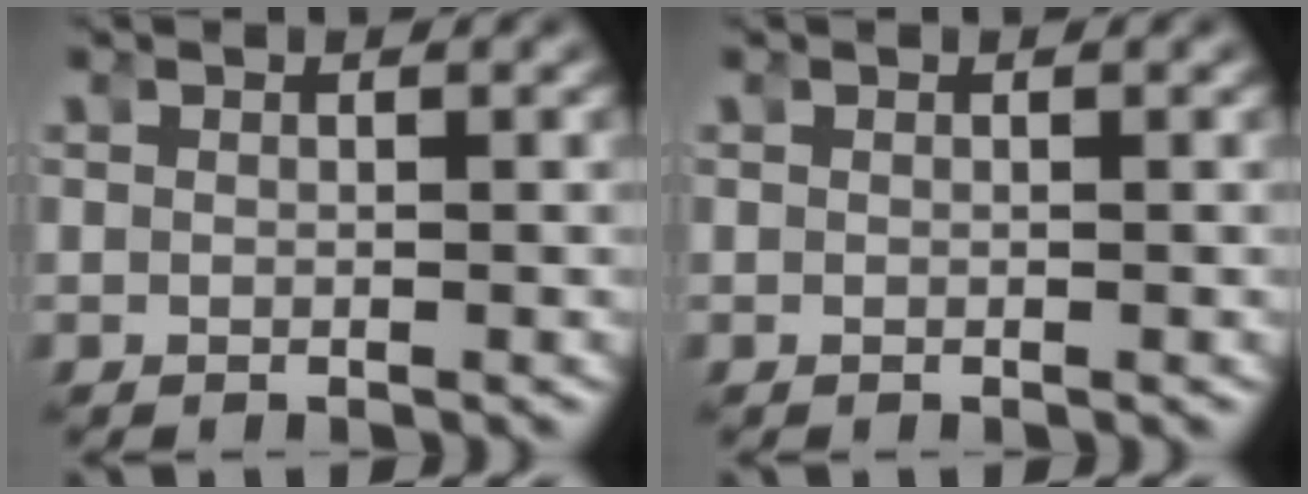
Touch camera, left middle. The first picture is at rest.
{"total": 0.0}